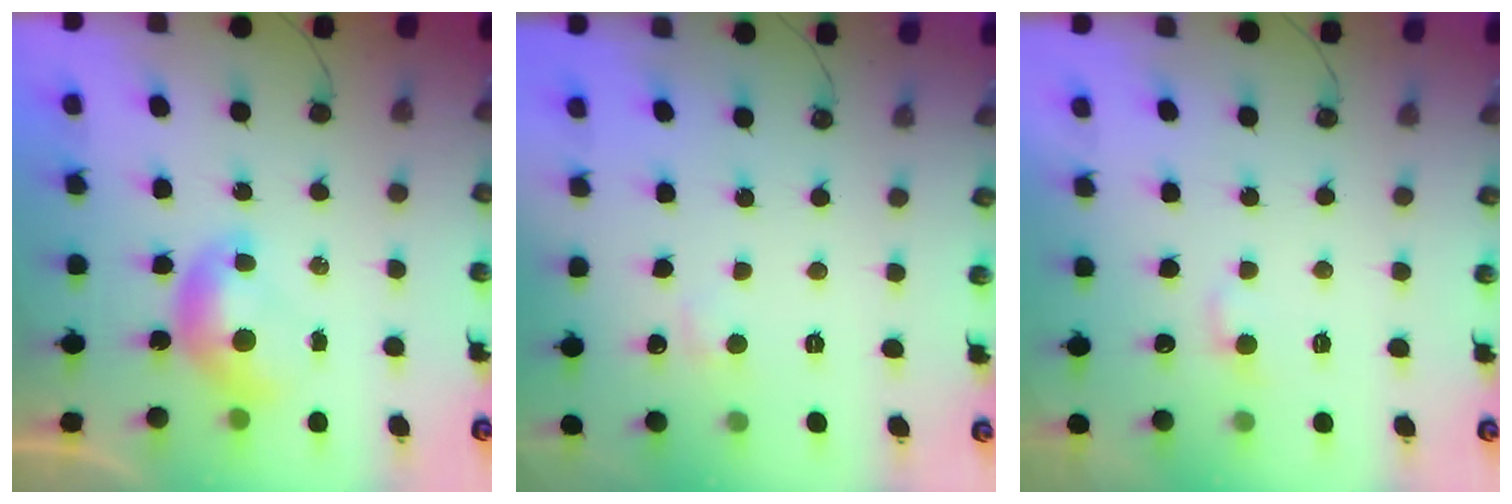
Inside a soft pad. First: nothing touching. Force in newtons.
{"total": 1.1, "press": 0.9, "slide": 0.6}
{"total": 1.8, "press": 1.7, "slide": 0.5}